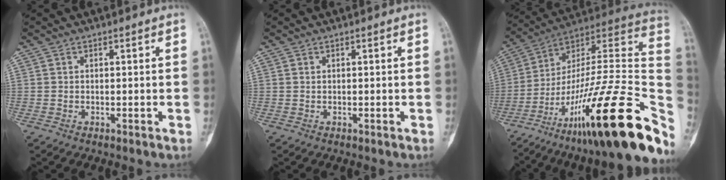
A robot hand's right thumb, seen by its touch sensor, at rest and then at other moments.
{"total": 0.0}
{"total": 35.6, "force": [-17.3, 8.1, 30.0], "torque": [-0.387, 0.075, -0.272]}